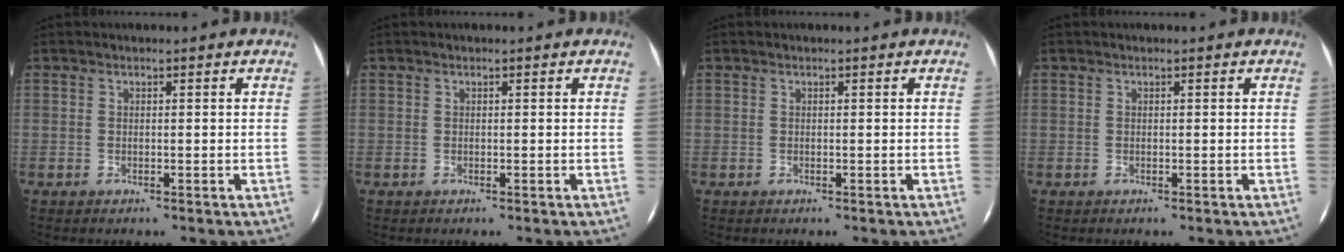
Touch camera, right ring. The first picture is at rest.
{"total": 0.0}
{"total": 0.0}
{"total": 0.0}